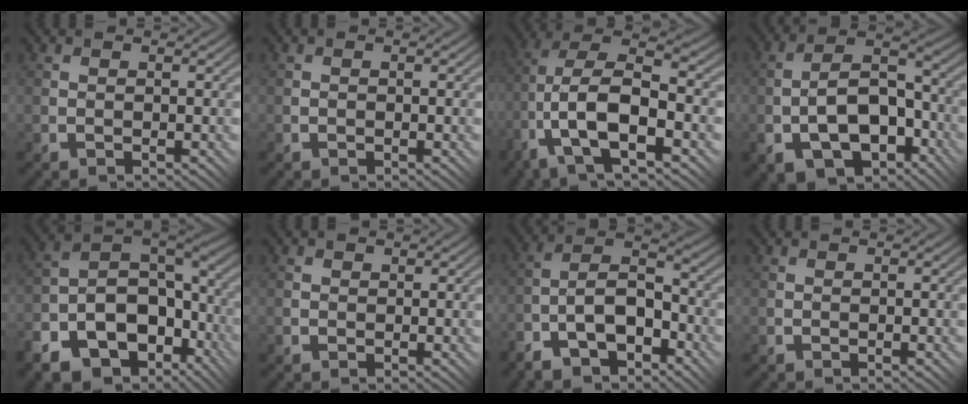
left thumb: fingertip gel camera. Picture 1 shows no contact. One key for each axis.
{"total": 0.0}
{"total": 13.5, "fx": -4.3, "fy": 5.5, "fz": 11.5, "tx": -0.243, "ty": -0.004, "tz": -0.074}
{"total": 12.3, "fx": -4.7, "fy": 6.8, "fz": 9.1, "tx": -0.166, "ty": -0.012, "tz": -0.082}
{"total": 15.4, "fx": -7.7, "fy": 9.6, "fz": 9.4, "tx": -0.198, "ty": -0.028, "tz": -0.121}
{"total": 1.0, "fx": 0.5, "fy": 0.8, "fz": 0.3, "tx": -0.006, "ty": 0.002, "tz": 0.008}
{"total": 9.7, "fx": -5.7, "fy": 4.4, "fz": 6.5, "tx": -0.123, "ty": 0.001, "tz": -0.113}
{"total": 0.0}